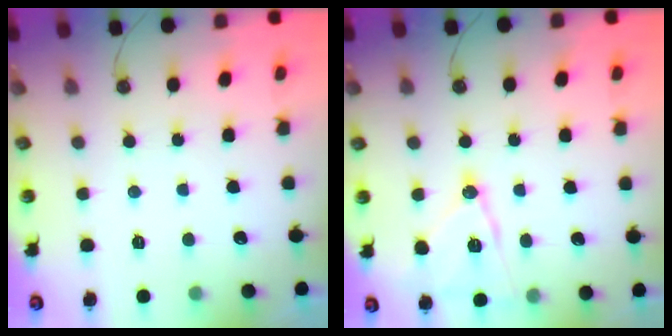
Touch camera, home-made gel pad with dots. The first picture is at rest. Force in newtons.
{"total": 12.8, "press": 12.8, "slide": 0.7}